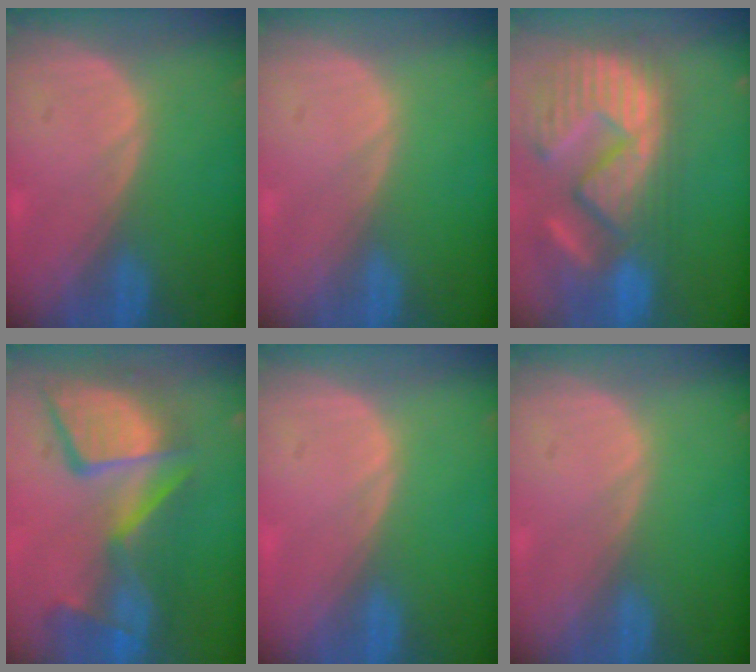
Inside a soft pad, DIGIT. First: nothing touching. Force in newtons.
{"total": 0.0}
{"total": 15.0, "press": 12.4, "slide": 8.5}
{"total": 13.2, "press": 11.2, "slide": 7.0}
{"total": 0.0}
{"total": 0.0}